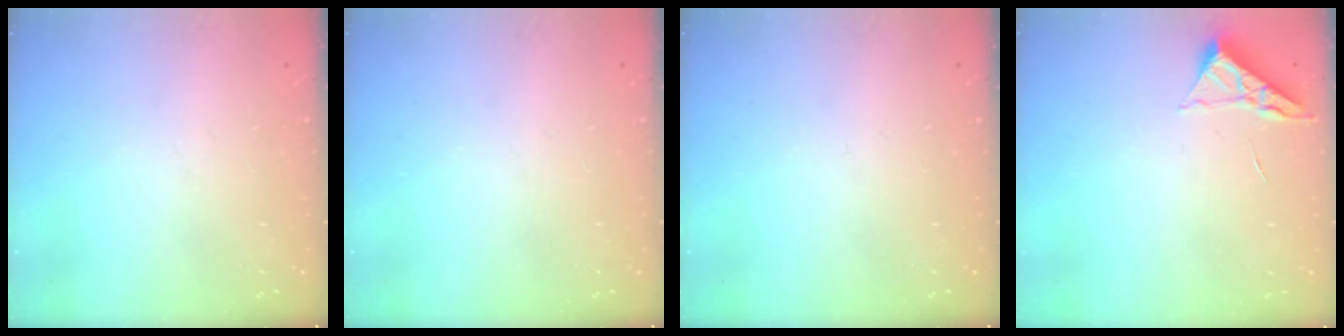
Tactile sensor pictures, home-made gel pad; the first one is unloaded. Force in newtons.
{"total": 0.0}
{"total": 0.0}
{"total": 3.8, "press": 3.8, "slide": 0.5}